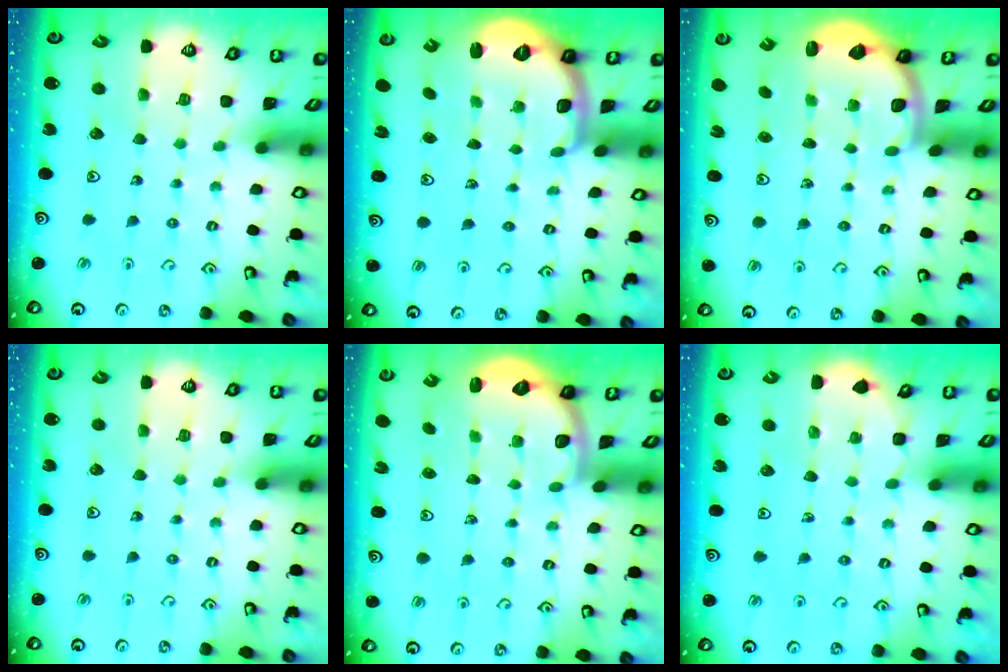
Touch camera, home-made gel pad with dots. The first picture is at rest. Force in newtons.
{"total": 1.9, "press": 1.8, "slide": 0.4}
{"total": 2.4, "press": 2.1, "slide": 1.3}
{"total": 0.0}
{"total": 2.7, "press": 2.0, "slide": 1.7}
{"total": 2.3, "press": 2.3, "slide": 0.2}